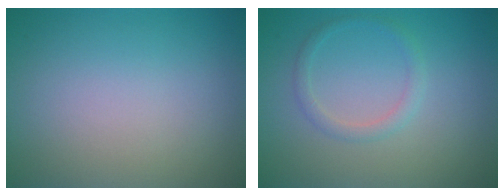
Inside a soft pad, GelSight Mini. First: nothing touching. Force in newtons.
{"total": 1.5, "press": 1.5, "slide": 0.1}